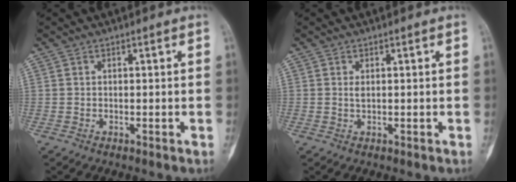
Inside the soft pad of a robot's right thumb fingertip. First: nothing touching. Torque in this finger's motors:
{"motor_torque": [0.25, 0.04, 0.06, -0.26, -0.01]}